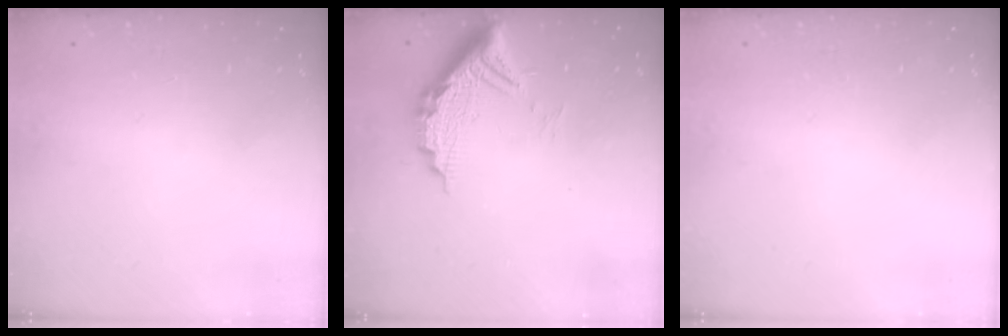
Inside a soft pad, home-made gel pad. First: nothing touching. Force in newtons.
{"total": 11.9, "press": 11.8, "slide": 1.1}
{"total": 0.0}